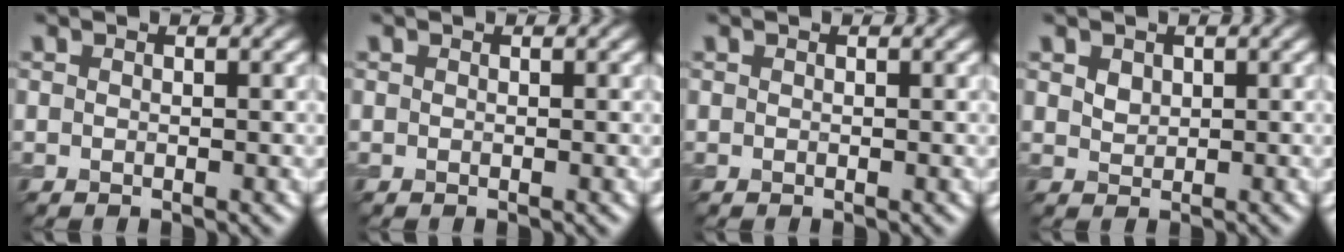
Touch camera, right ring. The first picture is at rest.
{"total": 0.0}
{"total": 0.0}
{"total": 1.2, "force": [0.6, 0.8, 0.5], "torque": [-0.008, 0.000, 0.014]}